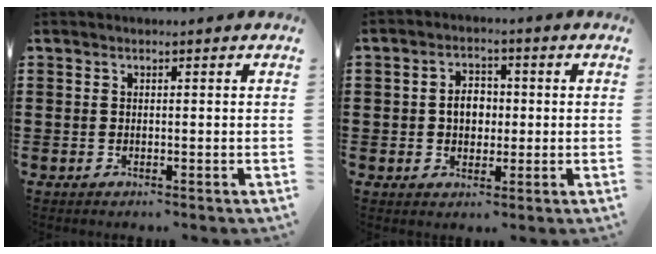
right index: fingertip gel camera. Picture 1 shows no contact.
{"total": 4.0, "force": [-0.2, 2.8, 2.9], "torque": [-0.055, 0.005, -0.009]}